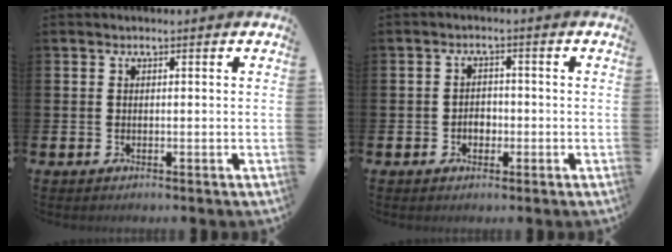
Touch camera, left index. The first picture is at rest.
{"total": 2.2, "force": [-0.8, 1.8, 1.1], "torque": [-0.015, 0.001, -0.020]}